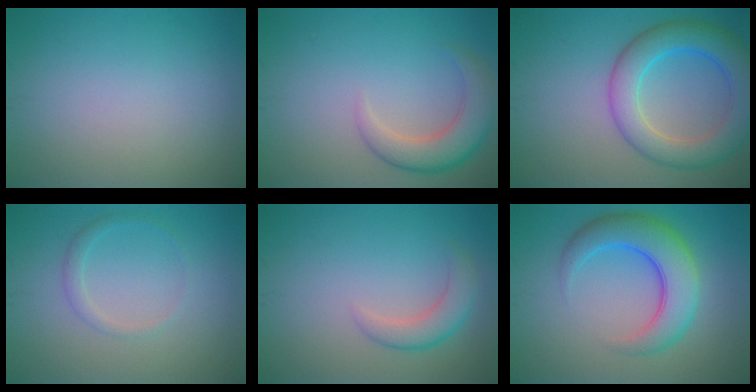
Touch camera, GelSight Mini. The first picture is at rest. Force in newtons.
{"total": 4.6, "press": 4.5, "slide": 0.5}
{"total": 7.0, "press": 7.0, "slide": 0.2}
{"total": 1.3, "press": 1.3, "slide": 0.0}
{"total": 2.7, "press": 2.7, "slide": 0.2}
{"total": 6.6, "press": 6.6, "slide": 0.2}